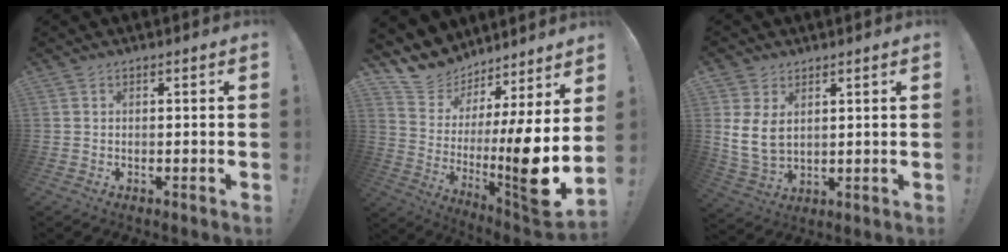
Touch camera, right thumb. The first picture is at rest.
{"total": 9.9, "force": [0.9, 1.9, 9.6], "torque": [-0.155, -0.058, 0.014]}
{"total": 8.5, "force": [2.5, 5.7, 5.7], "torque": [-0.110, -0.014, 0.051]}